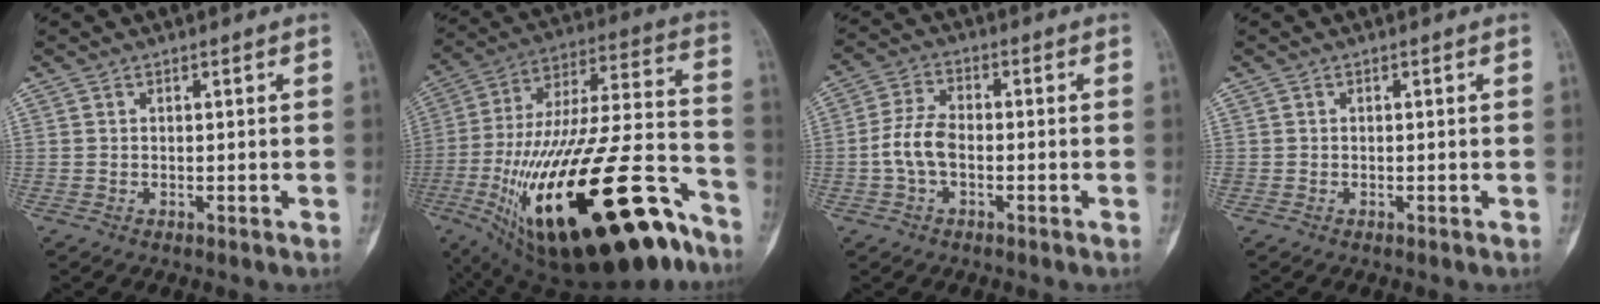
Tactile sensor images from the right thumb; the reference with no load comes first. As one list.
[{"total": 40.0, "force": [-19.6, 14.1, 31.9], "torque": [-0.526, 0.049, -0.310]}, {"total": 6.6, "force": [-1.3, 3.7, 5.2], "torque": [-0.109, 0.019, -0.031]}, {"total": 0.0}]